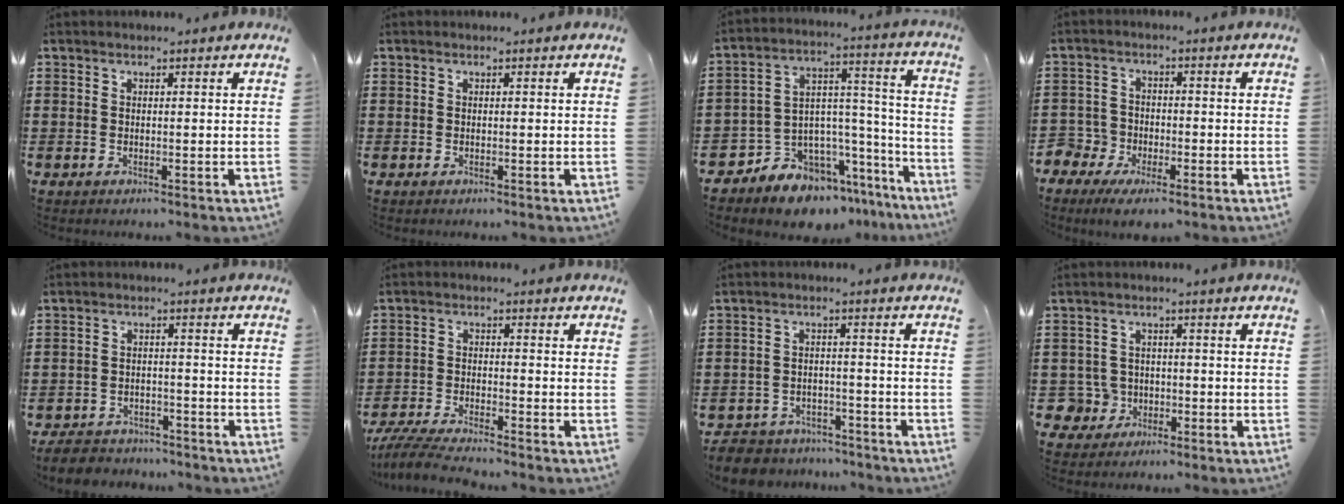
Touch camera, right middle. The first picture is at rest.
{"total": 0.0}
{"total": 8.0, "force": [-6.9, 4.0, 0.7], "torque": [-0.030, -0.003, -0.131]}
{"total": 3.8, "force": [-2.9, 2.3, 0.9], "torque": [-0.038, 0.000, -0.065]}
{"total": 4.7, "force": [-4.5, 1.1, 0.5], "torque": [-0.021, 0.004, -0.094]}
{"total": 5.1, "force": [-4.9, 0.3, 1.6], "torque": [-0.047, -0.011, -0.098]}
{"total": 5.1, "force": [-4.9, 1.2, 0.2], "torque": [-0.017, 0.006, -0.104]}
{"total": 4.3, "force": [-1.4, 3.9, 1.1], "torque": [-0.046, 0.003, -0.030]}